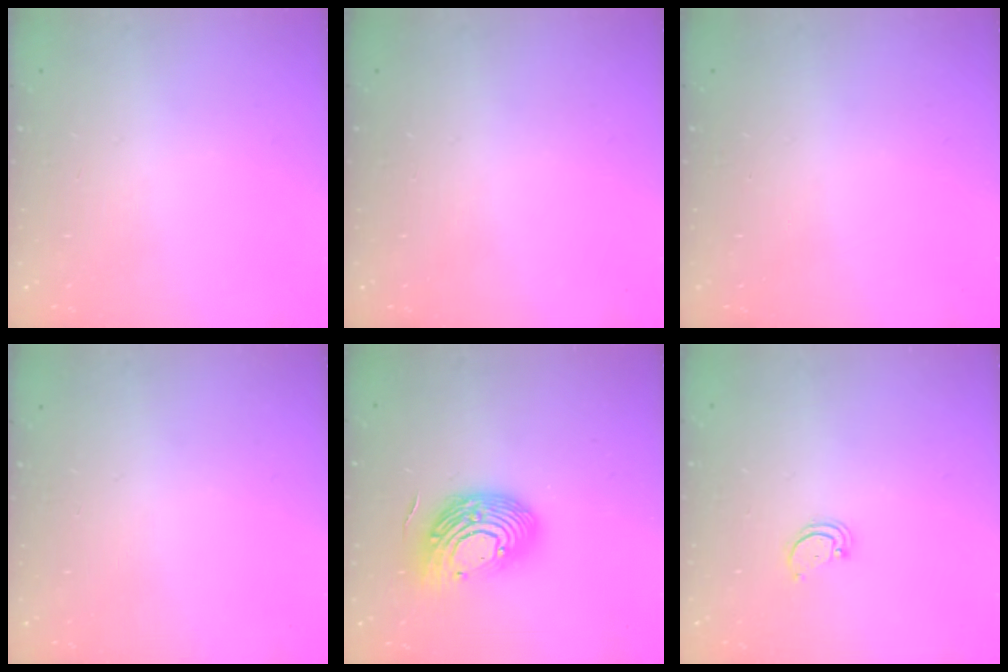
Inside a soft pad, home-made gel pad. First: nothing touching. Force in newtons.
{"total": 0.0}
{"total": 0.0}
{"total": 0.0}
{"total": 16.1, "press": 16.0, "slide": 1.3}
{"total": 1.8, "press": 1.8, "slide": 0.2}